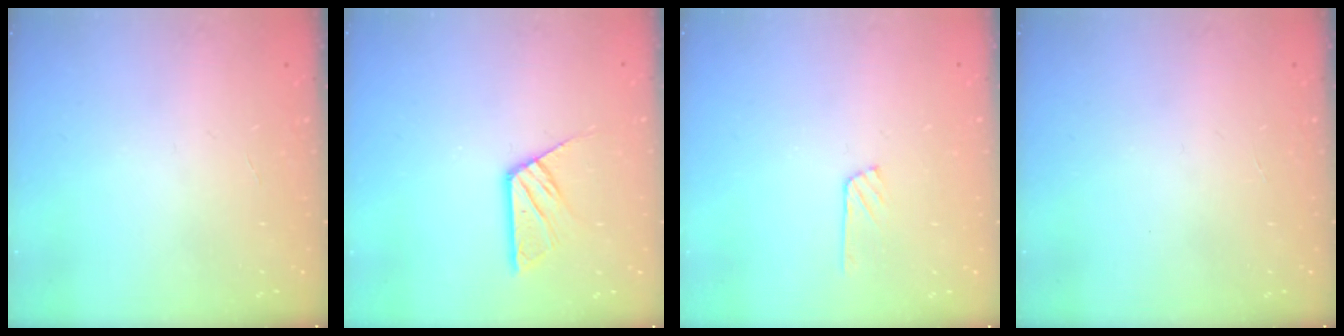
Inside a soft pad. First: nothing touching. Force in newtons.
{"total": 8.4, "press": 8.3, "slide": 0.5}
{"total": 6.3, "press": 6.3, "slide": 0.7}
{"total": 0.0}